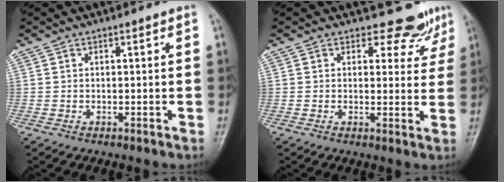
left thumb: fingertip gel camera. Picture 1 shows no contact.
{"total": 5.9, "force": [5.1, 3.1, 0.4], "torque": [0.028, -0.036, 0.047]}